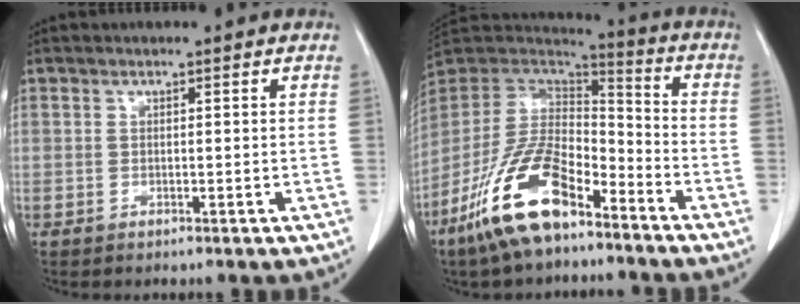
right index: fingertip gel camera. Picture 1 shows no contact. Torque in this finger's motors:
{"motor_torque": [0.01, -0.10, -0.05, -0.16]}